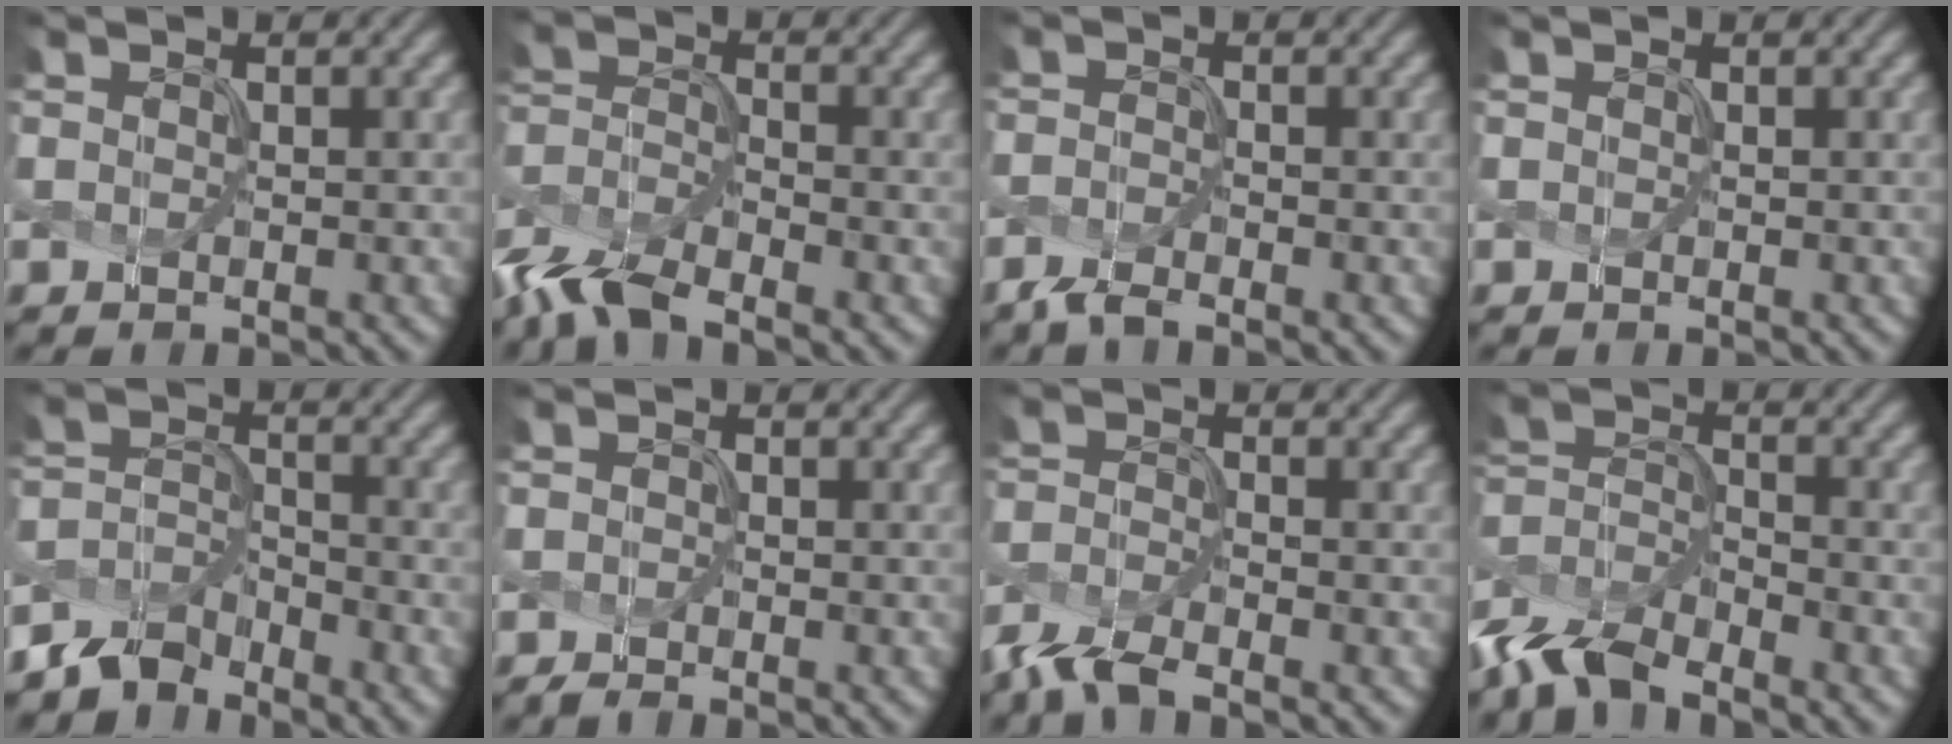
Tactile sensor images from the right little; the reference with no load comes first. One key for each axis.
{"total": 6.0, "fx": -4.9, "fy": 1.6, "fz": 3.1, "tx": -0.073, "ty": -0.006, "tz": -0.099}
{"total": 1.7, "fx": -1.6, "fy": 0.1, "fz": 0.6, "tx": -0.020, "ty": -0.007, "tz": -0.034}
{"total": 0.0}
{"total": 3.7, "fx": -3.5, "fy": 1.2, "fz": 0.2, "tx": -0.004, "ty": 0.006, "tz": -0.072}
{"total": 0.7, "fx": -0.6, "fy": -0.2, "fz": -0.2, "tx": 0.000, "ty": -0.001, "tz": -0.006}
{"total": 3.7, "fx": -3.2, "fy": 0.7, "fz": 1.8, "tx": -0.048, "ty": -0.010, "tz": -0.068}
{"total": 6.0, "fx": -5.1, "fy": 1.7, "fz": 2.6, "tx": -0.059, "ty": -0.003, "tz": -0.106}